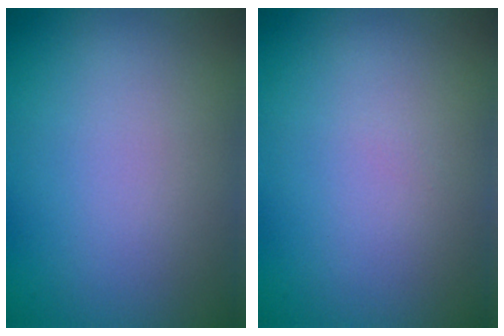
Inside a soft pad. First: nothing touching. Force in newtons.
{"total": 0.0}